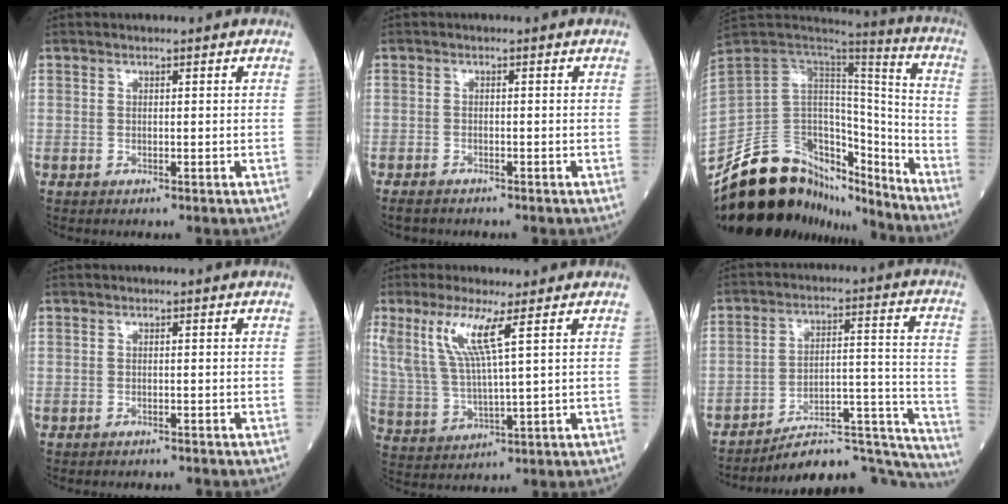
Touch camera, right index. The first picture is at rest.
{"total": 2.2, "force": [-2.0, 0.8, 0.7], "torque": [-0.015, -0.004, -0.029]}
{"total": 22.9, "force": [-18.4, 10.3, 9.0], "torque": [-0.175, 0.054, -0.293]}
{"total": 2.6, "force": [-2.5, 0.3, 0.6], "torque": [-0.009, -0.002, -0.031]}
{"total": 8.7, "force": [4.2, 0.1, 7.6], "torque": [-0.171, 0.002, 0.088]}
{"total": 22.1, "force": [-20.8, 2.9, 6.6], "torque": [-0.027, 0.057, -0.286]}